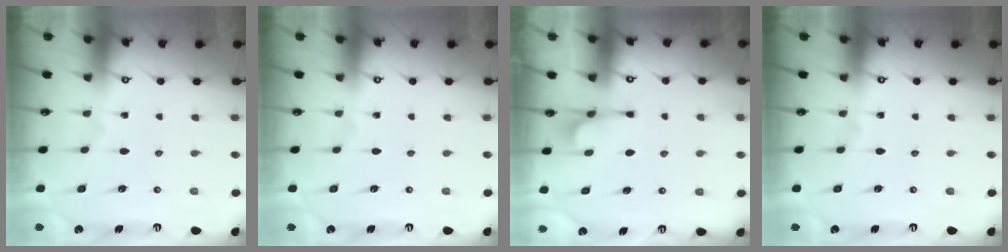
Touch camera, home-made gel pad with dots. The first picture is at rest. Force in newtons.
{"total": 0.0}
{"total": 1.5, "press": 1.0, "slide": 1.1}
{"total": 0.0}